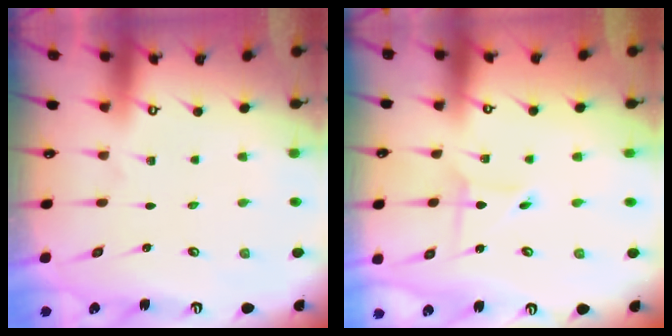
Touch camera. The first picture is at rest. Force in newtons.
{"total": 2.8, "press": 2.8, "slide": 0.3}